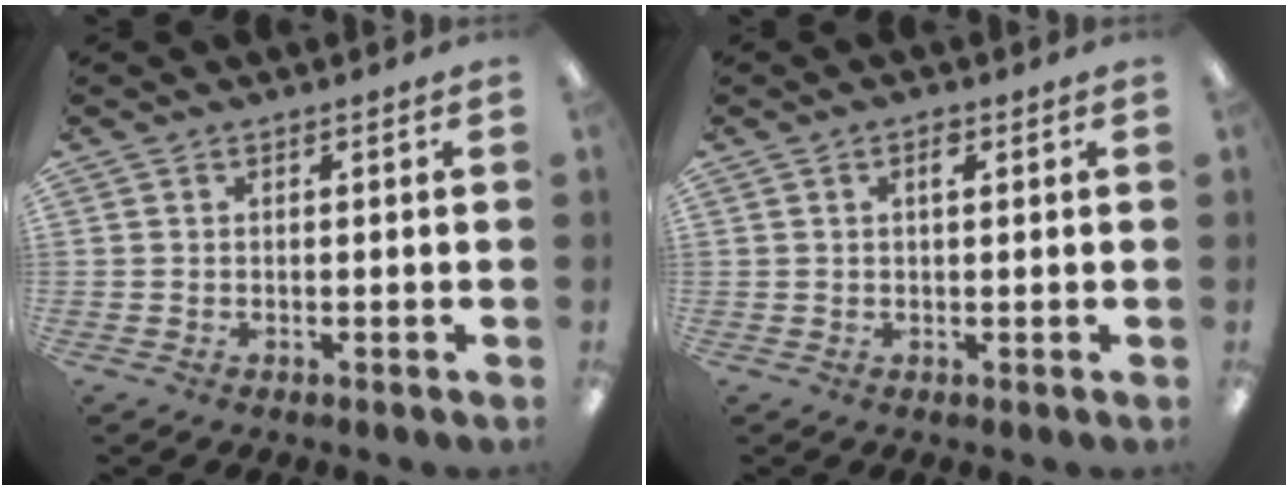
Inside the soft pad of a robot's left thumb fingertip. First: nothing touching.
{"total": 2.0, "force": [0.8, 0.9, 1.6], "torque": [-0.026, 0.003, 0.011]}